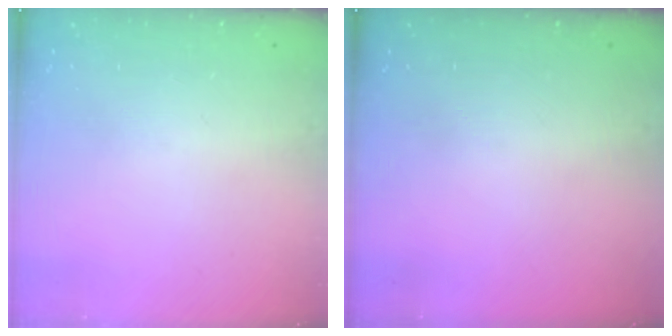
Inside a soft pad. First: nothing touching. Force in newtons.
{"total": 0.0}